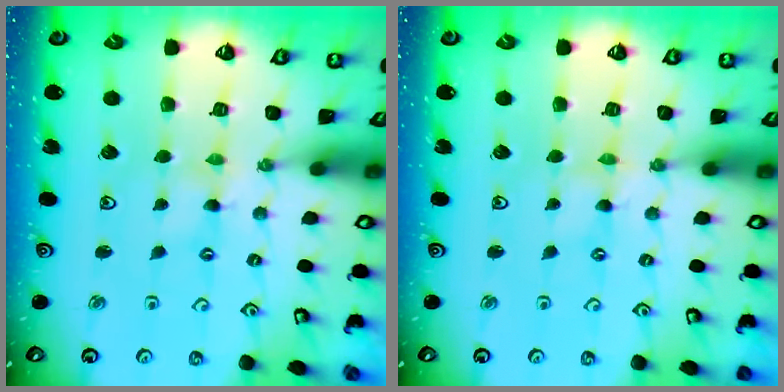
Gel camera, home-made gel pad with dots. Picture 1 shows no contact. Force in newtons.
{"total": 0.0}